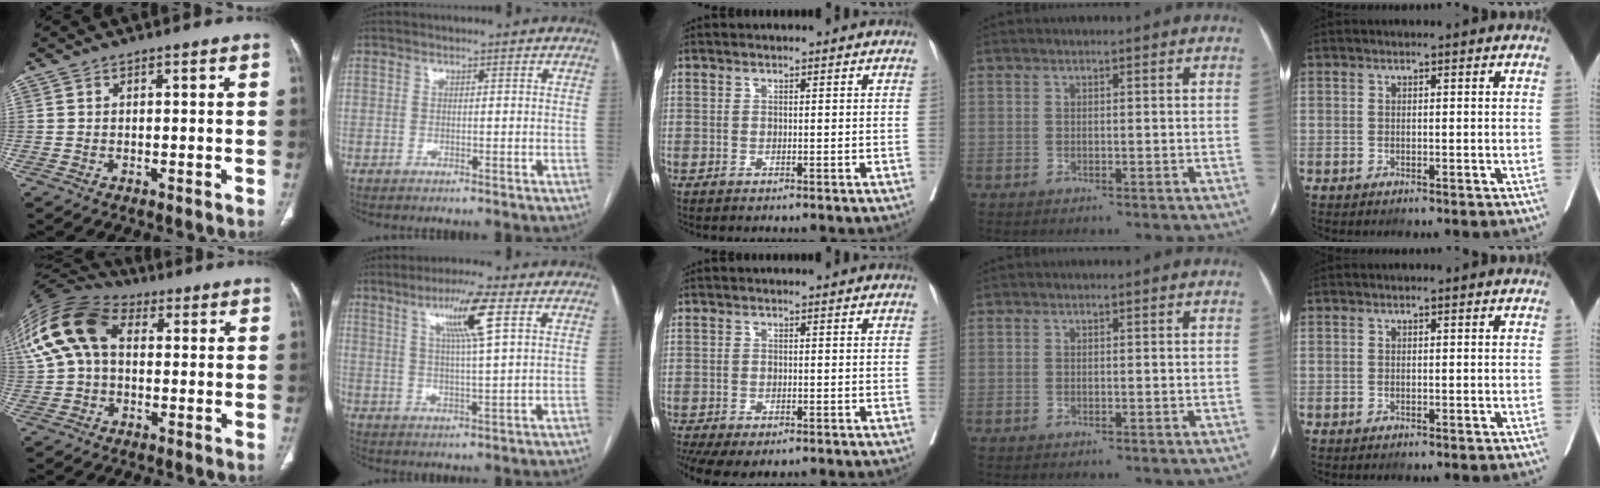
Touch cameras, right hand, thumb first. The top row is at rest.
{"thumb": {"total": 18.7, "force": [3.8, 12.8, 13.1], "torque": [-0.294, 0.048, 0.062]}, "index": {"total": 8.6, "force": [3.7, -0.2, 7.7], "torque": [-0.138, 0.005, 0.065]}, "middle": {"total": 8.4, "force": [-6.0, 3.6, 4.7], "torque": [-0.093, -0.006, -0.086]}}